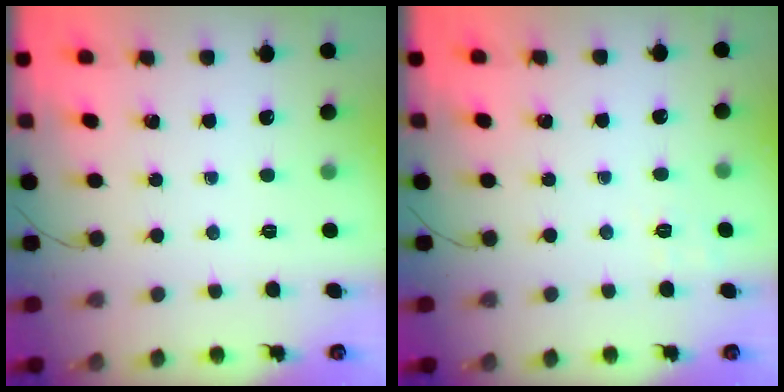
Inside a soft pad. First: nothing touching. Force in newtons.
{"total": 2.0, "press": 1.1, "slide": 1.7}